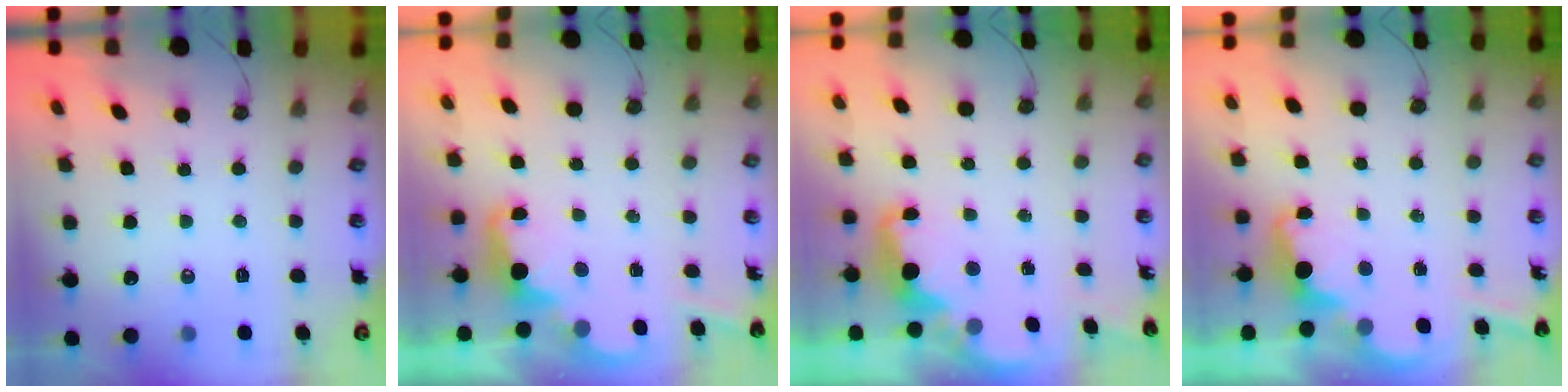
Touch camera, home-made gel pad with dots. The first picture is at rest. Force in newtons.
{"total": 2.4, "press": 2.3, "slide": 0.5}
{"total": 2.1, "press": 2.0, "slide": 0.6}
{"total": 3.6, "press": 3.5, "slide": 0.7}